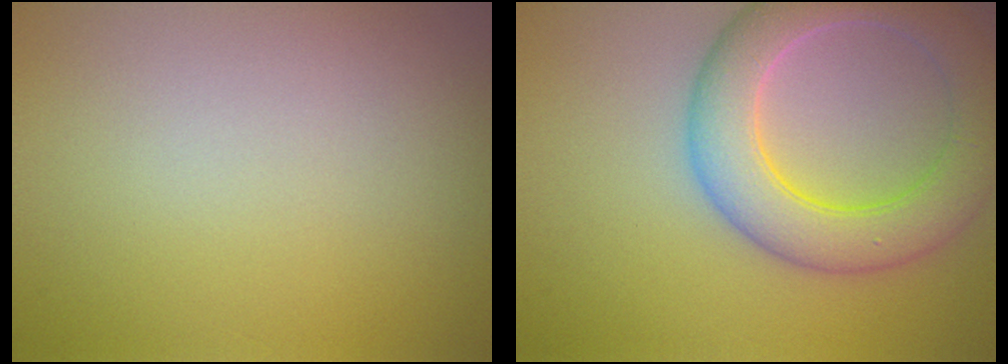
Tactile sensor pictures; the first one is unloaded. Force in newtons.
{"total": 6.8, "press": 6.7, "slide": 0.3}